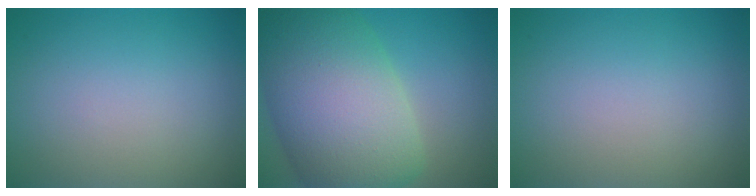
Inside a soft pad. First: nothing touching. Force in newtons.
{"total": 13.5, "press": 13.4, "slide": 0.7}
{"total": 0.0}